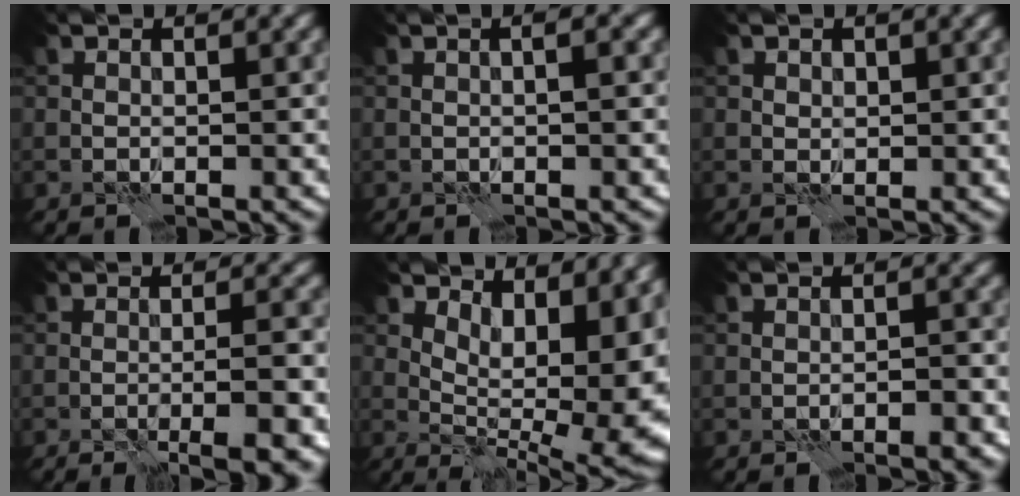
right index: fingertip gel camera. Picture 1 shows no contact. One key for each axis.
{"total": 2.4, "fx": 0.3, "fy": 0.7, "fz": 2.2, "tx": -0.010, "ty": 0.003, "tz": -0.005}
{"total": 0.8, "fx": 0.4, "fy": 0.6, "fz": 0.3, "tx": -0.004, "ty": -0.003, "tz": 0.009}
{"total": 5.5, "fx": -1.3, "fy": 1.4, "fz": 5.1, "tx": -0.056, "ty": -0.003, "tz": -0.013}
{"total": 12.7, "fx": 2.9, "fy": 6.2, "fz": 10.7, "tx": -0.106, "ty": 0.009, "tz": 0.052}
{"total": 1.6, "fx": -1.0, "fy": 0.1, "fz": 1.3, "tx": -0.017, "ty": 0.004, "tz": -0.014}